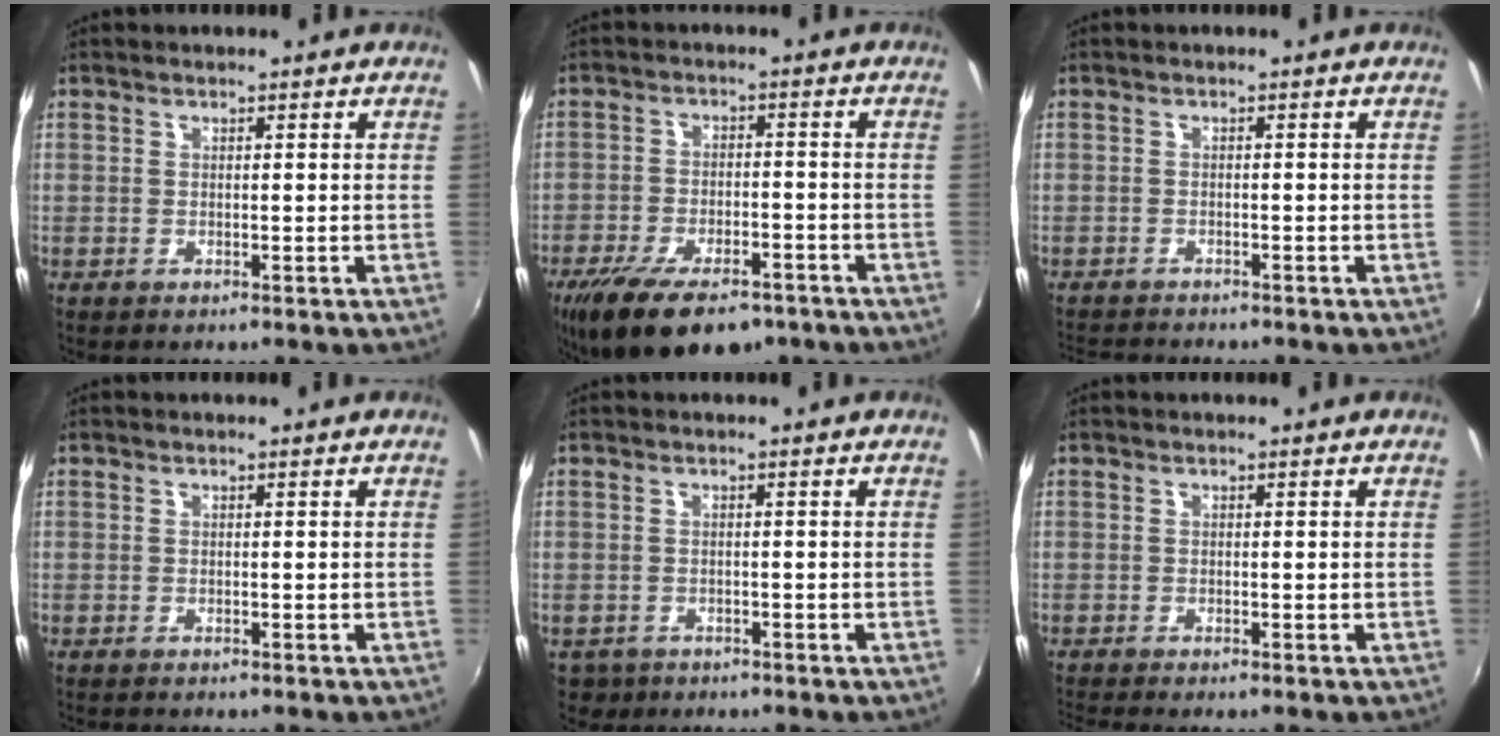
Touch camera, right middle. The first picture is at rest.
{"total": 15.9, "force": [-10.9, 6.5, 9.5], "torque": [-0.198, -0.038, -0.173]}
{"total": 4.7, "force": [-4.4, 0.6, 1.2], "torque": [-0.039, -0.015, -0.078]}
{"total": 1.3, "force": [-1.2, 0.2, 0.3], "torque": [-0.010, -0.008, -0.021]}
{"total": 3.2, "force": [-1.9, 2.5, 0.8], "torque": [-0.025, -0.006, -0.028]}
{"total": 2.7, "force": [-2.5, -0.2, 1.1], "torque": [-0.028, -0.018, -0.050]}